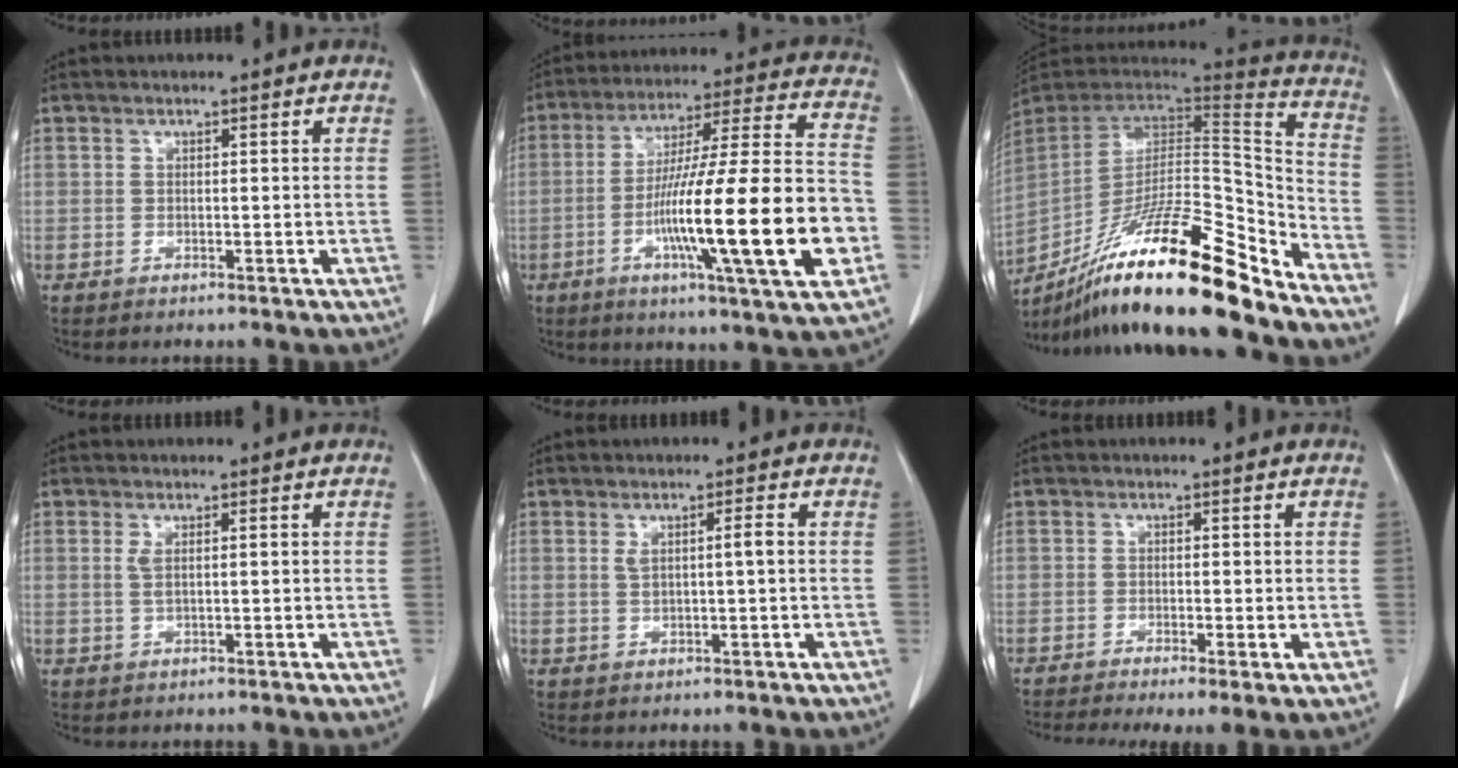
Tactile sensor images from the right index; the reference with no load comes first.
{"total": 23.6, "force": [-6.3, 0.7, 22.7], "torque": [-0.354, -0.011, -0.106]}
{"total": 27.9, "force": [-19.9, 3.6, 19.2], "torque": [-0.298, -0.016, -0.336]}
{"total": 1.3, "force": [0.2, 0.1, 1.3], "torque": [-0.035, 0.002, 0.004]}
{"total": 2.4, "force": [0.3, 0.2, 2.3], "torque": [-0.043, 0.006, 0.010]}
{"total": 6.0, "force": [-3.6, 1.2, 4.6], "torque": [-0.074, -0.015, -0.064]}